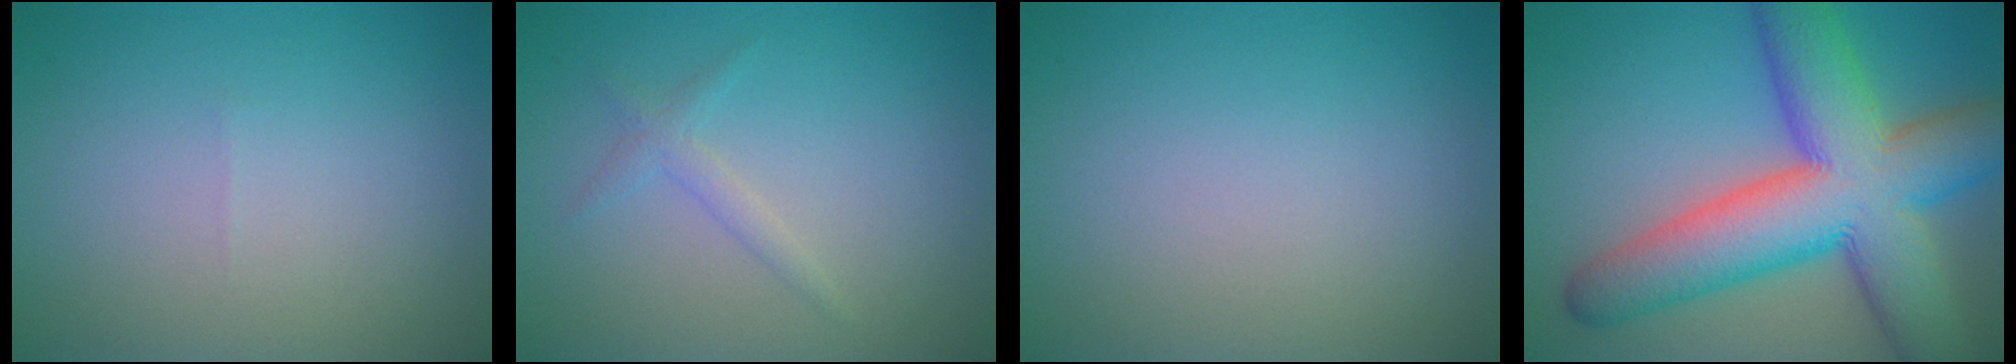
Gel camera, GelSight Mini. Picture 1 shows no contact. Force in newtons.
{"total": 1.4, "press": 1.4, "slide": 0.1}
{"total": 0.0}
{"total": 13.6, "press": 13.6, "slide": 0.5}